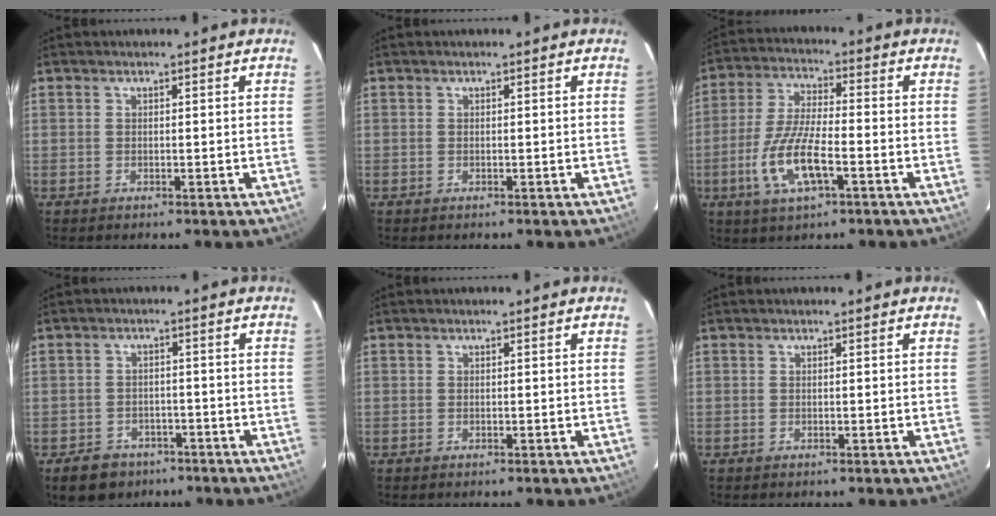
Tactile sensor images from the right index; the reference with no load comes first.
{"total": 0.0}
{"total": 11.6, "force": [-4.3, 3.4, 10.2], "torque": [-0.215, -0.007, -0.082]}
{"total": 7.3, "force": [-4.7, 5.2, 2.0], "torque": [-0.053, 0.017, -0.061]}
{"total": 0.0}
{"total": 0.0}